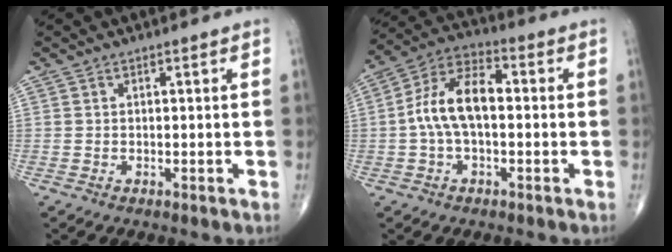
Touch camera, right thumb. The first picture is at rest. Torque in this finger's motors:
{"motor_torque": [0.17, 0.16, 0.72, 0.02, 0.22]}